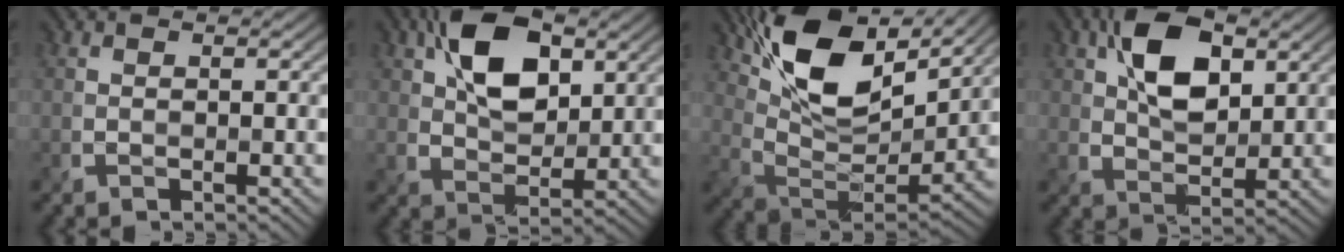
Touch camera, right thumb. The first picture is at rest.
{"total": 9.9, "force": [3.8, 5.7, 7.2], "torque": [-0.139, 0.010, 0.067]}
{"total": 14.0, "force": [8.0, 6.2, 9.7], "torque": [-0.195, 0.007, 0.155]}
{"total": 9.0, "force": [3.3, 5.0, 6.7], "torque": [-0.128, 0.007, 0.055]}